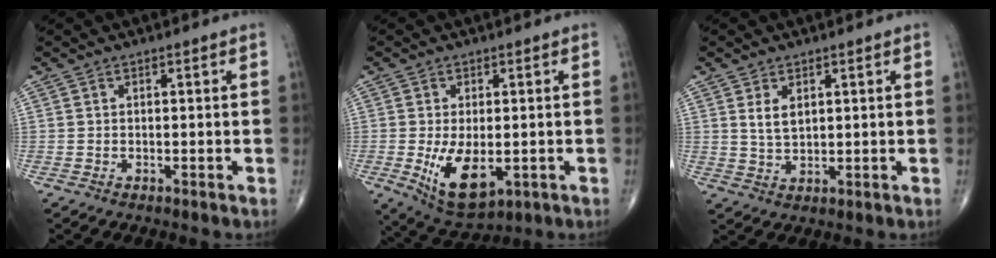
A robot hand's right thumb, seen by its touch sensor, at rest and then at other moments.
{"total": 9.9, "force": [-1.9, 5.1, 8.3], "torque": [-0.140, -0.017, -0.016]}
{"total": 3.7, "force": [1.4, 2.1, 2.7], "torque": [-0.046, -0.011, 0.033]}